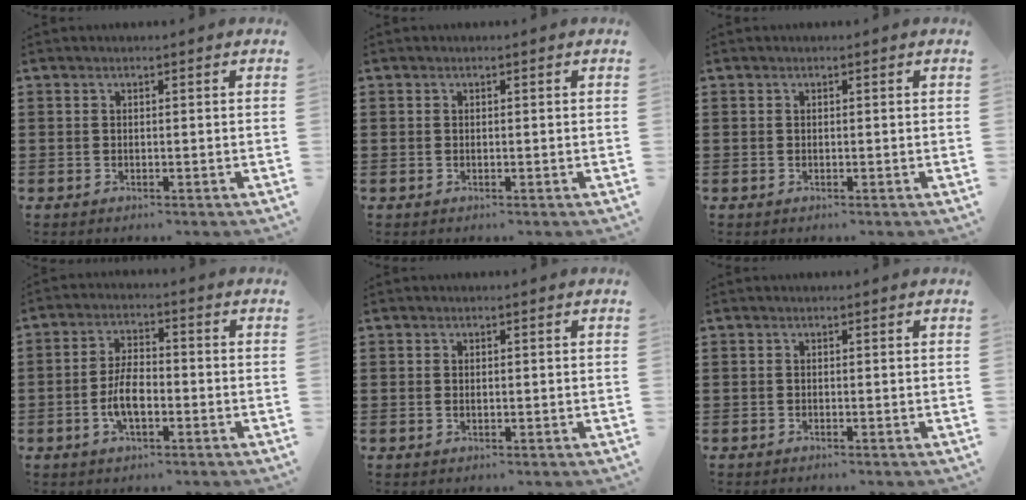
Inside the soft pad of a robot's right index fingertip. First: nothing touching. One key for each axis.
{"total": 0.0}
{"total": 0.0}
{"total": 5.7, "fx": -1.5, "fy": 2.6, "fz": 4.9, "tx": -0.110, "ty": -0.001, "tz": -0.034}
{"total": 0.8, "fx": 0.1, "fy": 0.4, "fz": 0.6, "tx": -0.014, "ty": 0.004, "tz": 0.001}
{"total": 0.0}